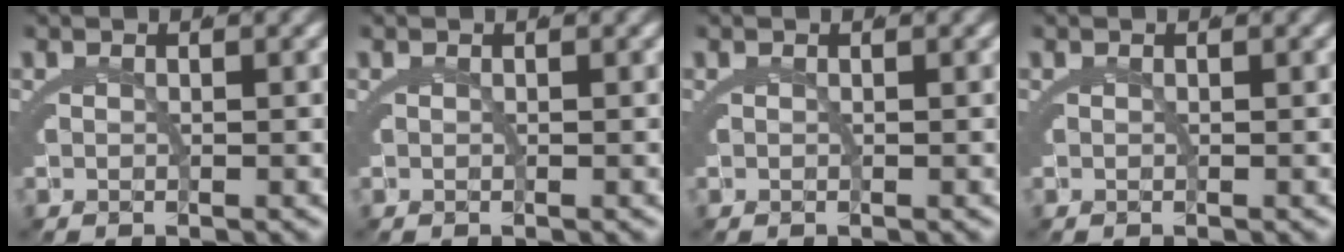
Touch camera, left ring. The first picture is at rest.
{"total": 0.0}
{"total": 0.0}
{"total": 0.0}